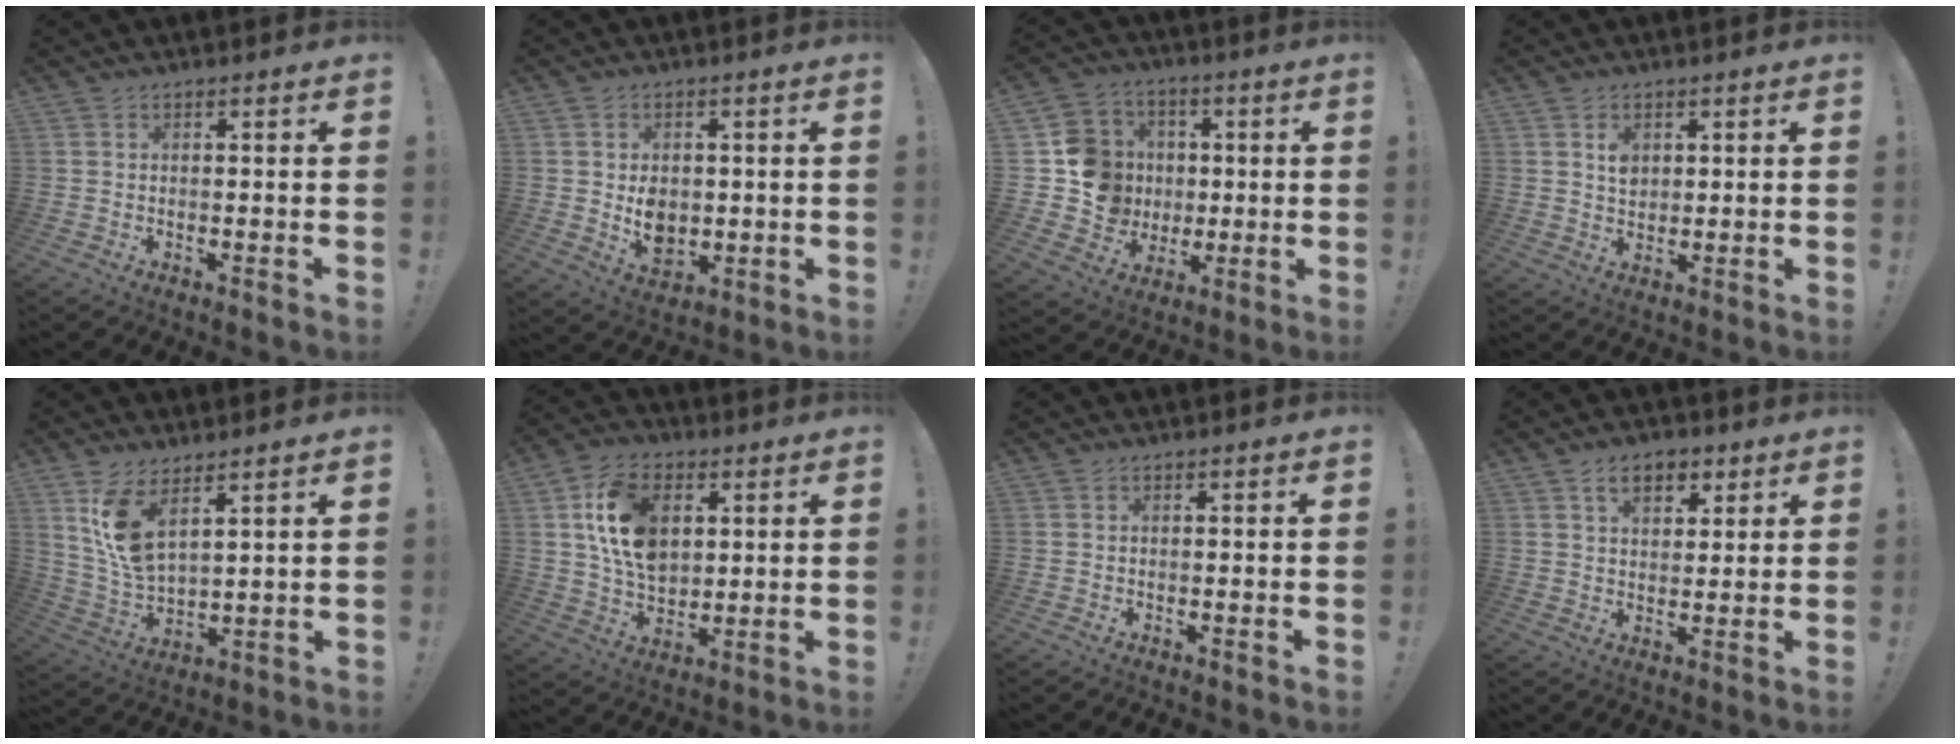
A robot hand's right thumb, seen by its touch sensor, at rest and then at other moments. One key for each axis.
{"total": 7.4, "fx": 0.6, "fy": 6.5, "fz": 3.4, "tx": -0.044, "ty": -0.005, "tz": 0.018}
{"total": 14.4, "fx": -0.1, "fy": 13.5, "fz": 5.0, "tx": -0.056, "ty": 0.017, "tz": 0.020}
{"total": 3.5, "fx": 1.3, "fy": 2.9, "fz": 1.6, "tx": -0.013, "ty": -0.007, "tz": 0.020}
{"total": 10.8, "fx": 6.6, "fy": 4.7, "fz": 7.2, "tx": -0.135, "ty": -0.036, "tz": 0.125}
{"total": 16.3, "fx": 4.6, "fy": 11.6, "fz": 10.5, "tx": -0.179, "ty": 0.003, "tz": 0.091}
{"total": 0.0}
{"total": 7.3, "fx": 3.6, "fy": 4.7, "fz": 4.3, "tx": -0.063, "ty": -0.002, "tz": 0.064}